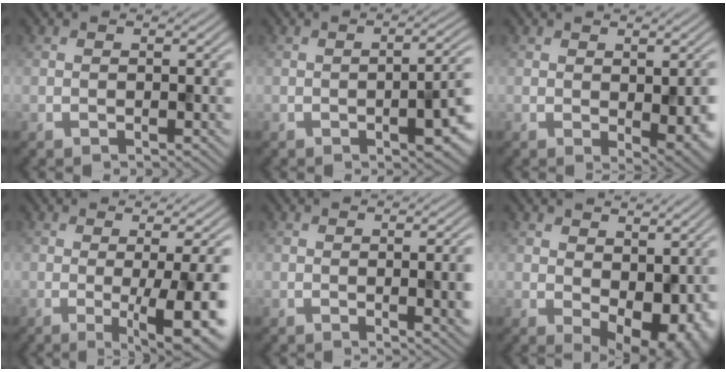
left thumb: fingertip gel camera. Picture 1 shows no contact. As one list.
[{"total": 6.5, "force": [-1.8, 2.1, 5.9], "torque": [-0.089, -0.010, -0.021]}, {"total": 5.4, "force": [-0.7, 2.5, 4.7], "torque": [-0.068, -0.016, 0.006]}, {"total": 10.9, "force": [-2.1, 2.3, 10.4], "torque": [-0.132, -0.001, -0.025]}, {"total": 6.1, "force": [-0.4, 1.9, 5.8], "torque": [-0.068, -0.006, 0.004]}, {"total": 9.1, "force": [0.6, 5.7, 7.1], "torque": [-0.103, -0.022, 0.026]}]